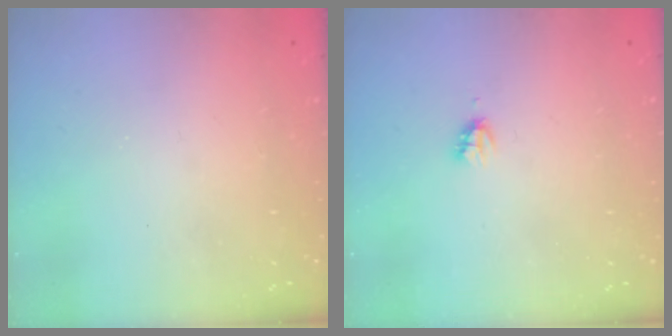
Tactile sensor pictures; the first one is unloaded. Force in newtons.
{"total": 2.2, "press": 2.2, "slide": 0.3}